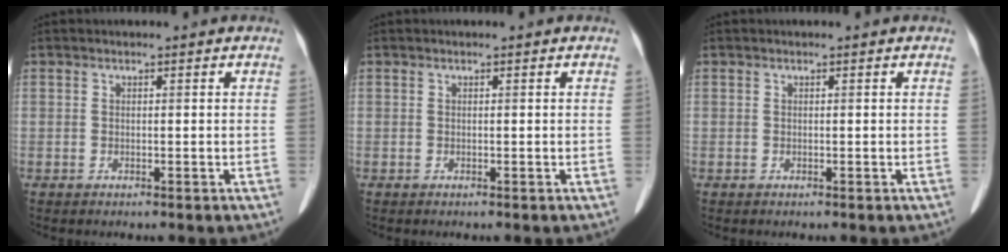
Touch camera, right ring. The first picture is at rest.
{"total": 0.0}
{"total": 0.0}